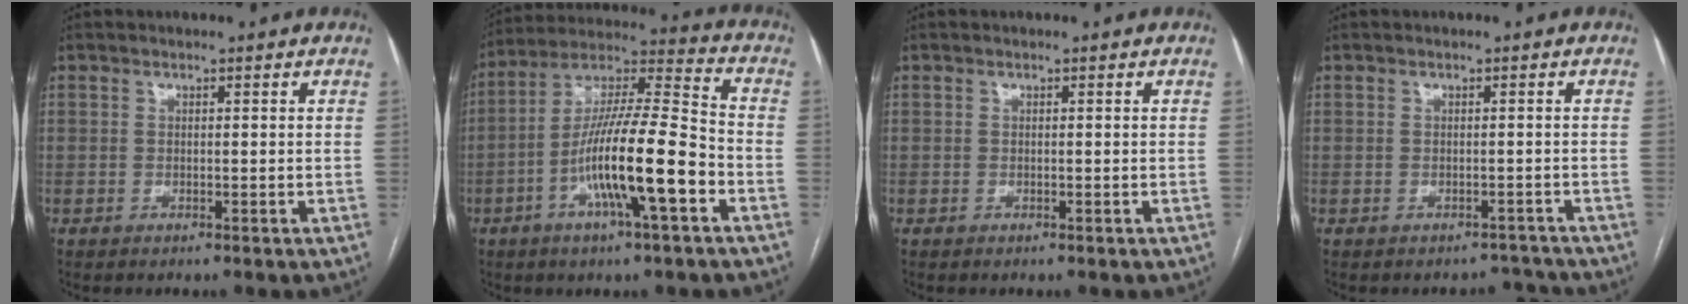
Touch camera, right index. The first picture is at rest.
{"total": 16.3, "force": [-5.7, 1.4, 15.2], "torque": [-0.280, 0.002, -0.099]}
{"total": 0.0}
{"total": 2.1, "force": [-1.8, 0.7, -0.8], "torque": [0.020, 0.011, -0.019]}